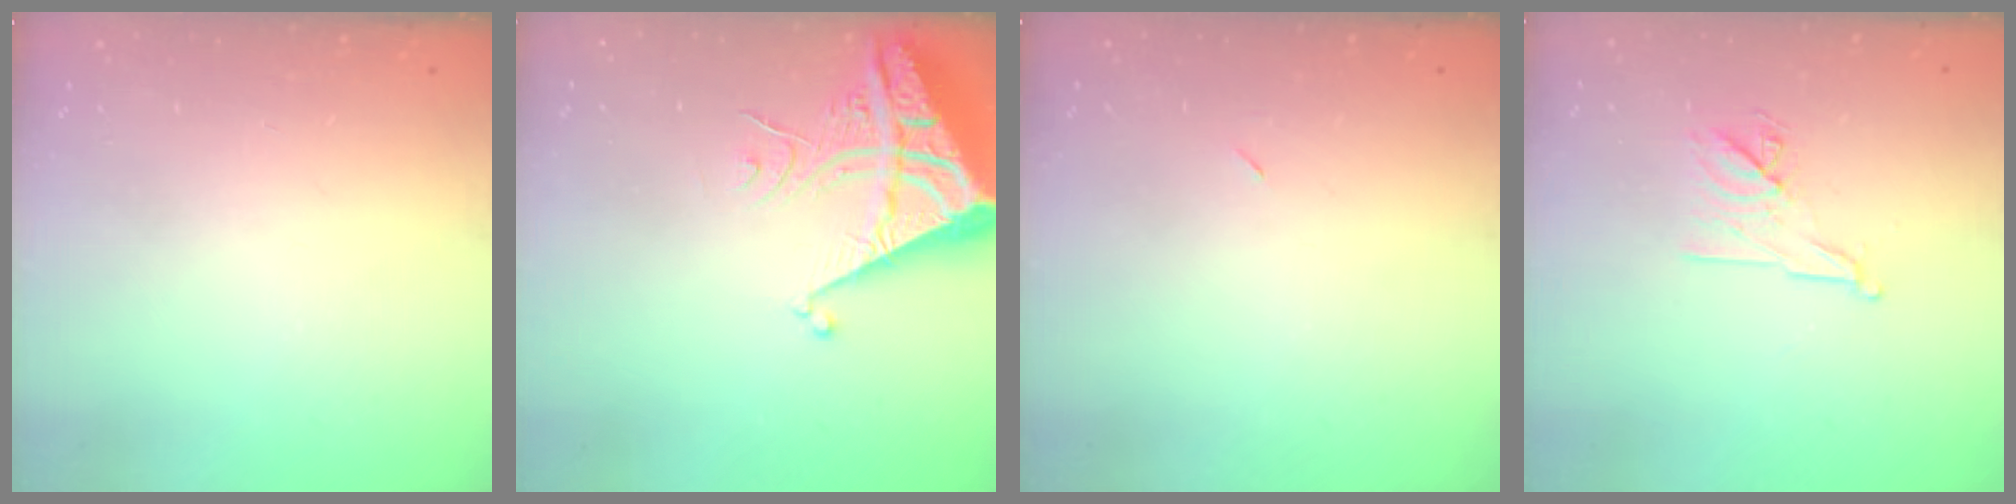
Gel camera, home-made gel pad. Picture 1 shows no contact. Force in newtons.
{"total": 8.3, "press": 8.2, "slide": 1.0}
{"total": 2.3, "press": 2.0, "slide": 1.2}
{"total": 8.9, "press": 8.9, "slide": 1.1}